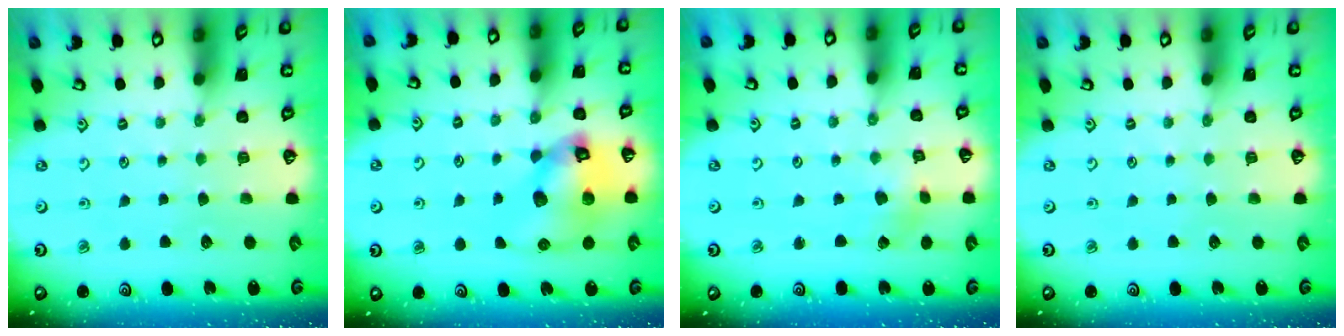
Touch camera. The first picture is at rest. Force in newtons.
{"total": 14.0, "press": 13.9, "slide": 2.0}
{"total": 1.9, "press": 1.9, "slide": 0.2}
{"total": 0.0}